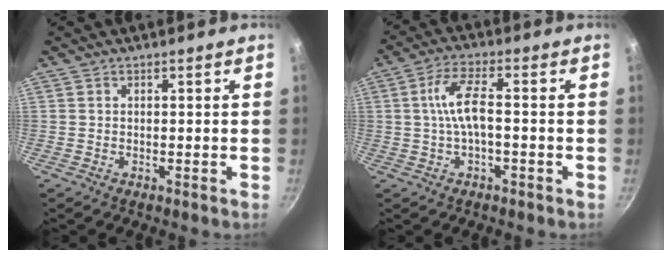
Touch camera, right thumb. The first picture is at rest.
{"total": 6.8, "force": [-0.5, 2.3, 6.4], "torque": [-0.135, 0.020, -0.015]}